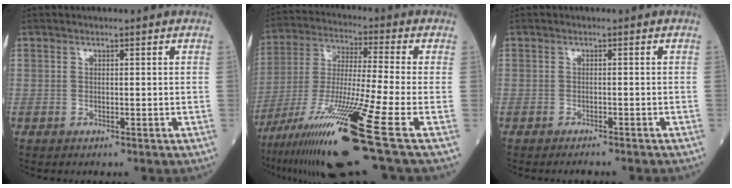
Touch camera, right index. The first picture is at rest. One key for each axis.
{"total": 20.7, "fx": -11.0, "fy": -0.8, "fz": 17.5, "tx": -0.315, "ty": -0.048, "tz": -0.197}
{"total": 3.3, "fx": -3.0, "fy": 0.1, "fz": 1.3, "tx": -0.016, "ty": -0.004, "tz": -0.039}